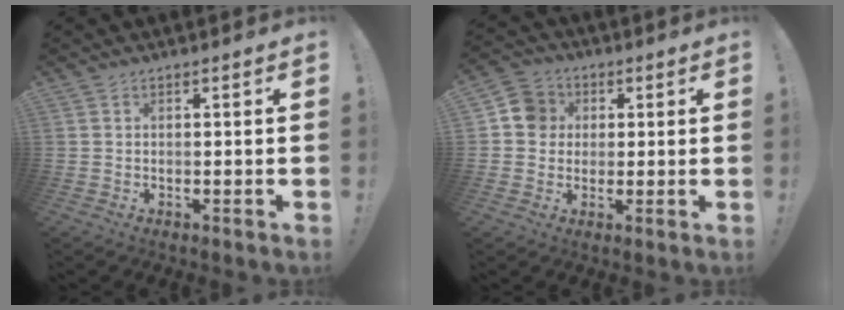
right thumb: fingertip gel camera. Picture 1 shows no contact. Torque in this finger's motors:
{"motor_torque": [0.00, 0.11, 0.10, -0.15, 0.00]}